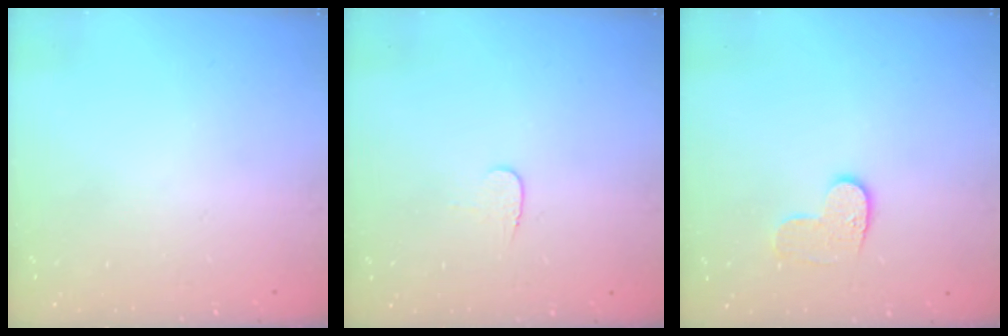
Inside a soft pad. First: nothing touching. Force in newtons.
{"total": 4.0, "press": 4.0, "slide": 0.4}
{"total": 6.8, "press": 6.8, "slide": 0.1}